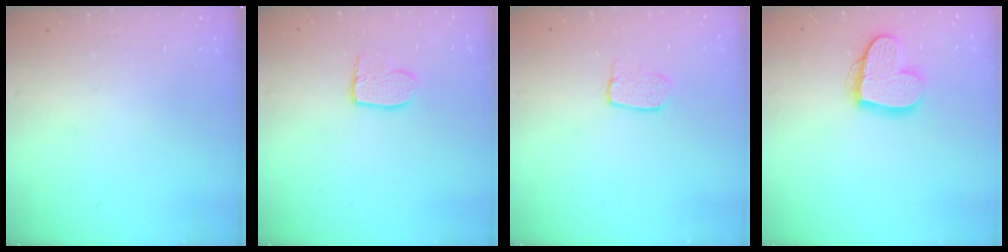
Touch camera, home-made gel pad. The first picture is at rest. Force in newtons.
{"total": 7.7, "press": 7.7, "slide": 0.5}
{"total": 5.5, "press": 5.5, "slide": 0.3}
{"total": 15.0, "press": 14.9, "slide": 1.1}